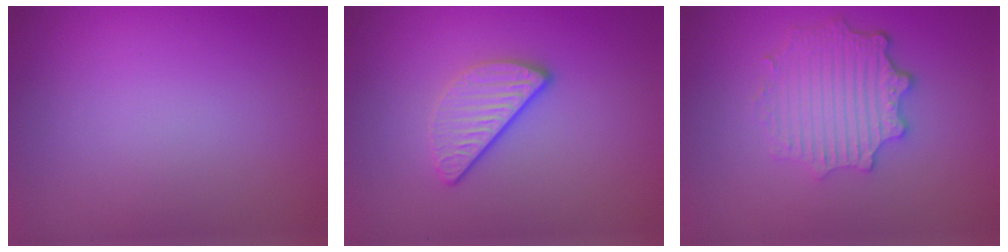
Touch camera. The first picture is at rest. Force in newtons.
{"total": 2.9, "press": 2.4, "slide": 1.7}
{"total": 4.6, "press": 3.6, "slide": 2.8}